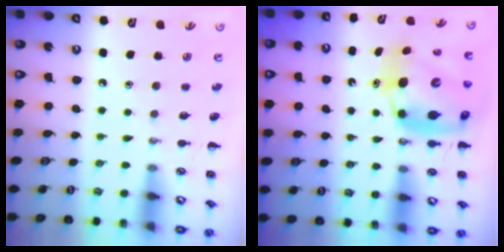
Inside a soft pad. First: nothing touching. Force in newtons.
{"total": 11.8, "press": 11.4, "slide": 3.1}